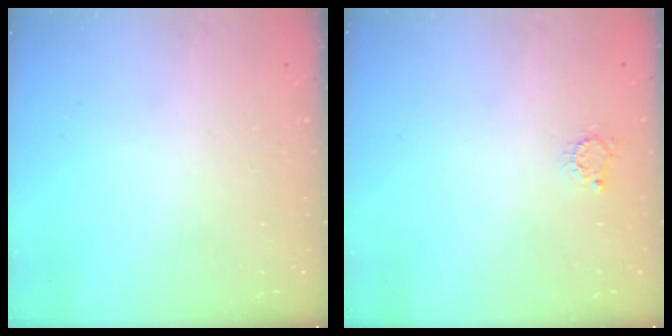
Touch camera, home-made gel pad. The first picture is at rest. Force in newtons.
{"total": 2.8, "press": 2.8, "slide": 0.4}